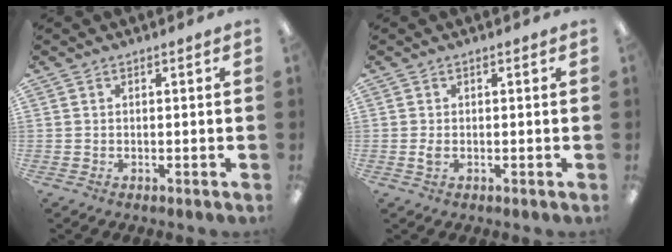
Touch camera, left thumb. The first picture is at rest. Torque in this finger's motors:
{"motor_torque": [-0.03, 0.02, -0.01, 0.01, 0.00]}